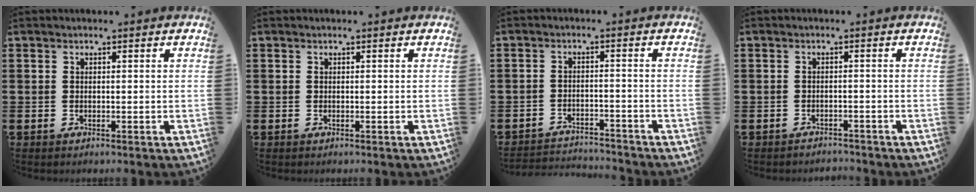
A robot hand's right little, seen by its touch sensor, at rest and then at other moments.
{"total": 0.0}
{"total": 2.6, "force": [-2.6, 0.2, -0.1], "torque": [-0.006, 0.001, -0.057]}
{"total": 1.3, "force": [-1.3, 0.1, -0.2], "torque": [-0.002, 0.004, -0.029]}